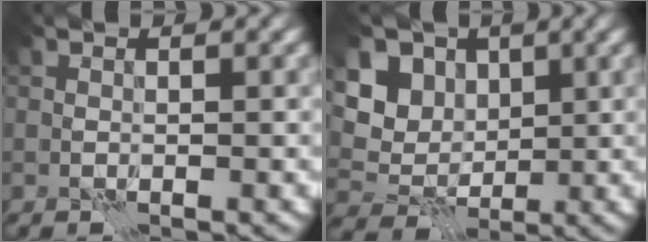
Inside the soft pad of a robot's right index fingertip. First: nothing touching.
{"total": 6.5, "force": [2.3, 5.0, 3.4], "torque": [-0.075, 0.016, 0.014]}